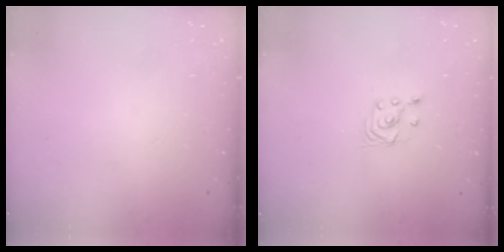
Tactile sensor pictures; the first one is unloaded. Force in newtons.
{"total": 2.9, "press": 2.7, "slide": 1.0}